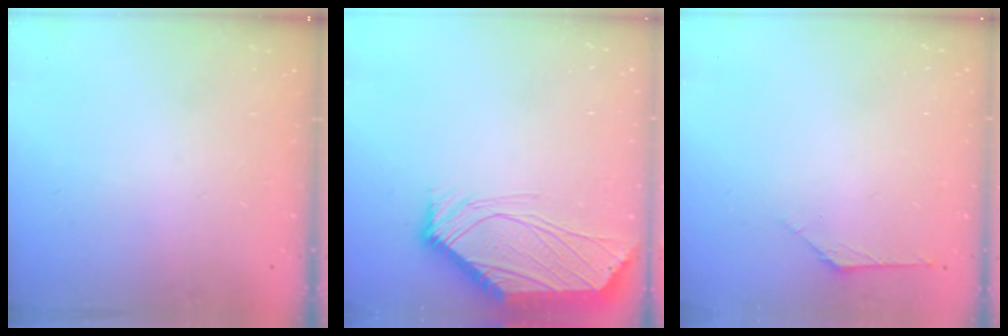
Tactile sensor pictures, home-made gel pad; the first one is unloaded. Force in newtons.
{"total": 3.4, "press": 3.3, "slide": 0.6}
{"total": 1.9, "press": 1.8, "slide": 0.5}